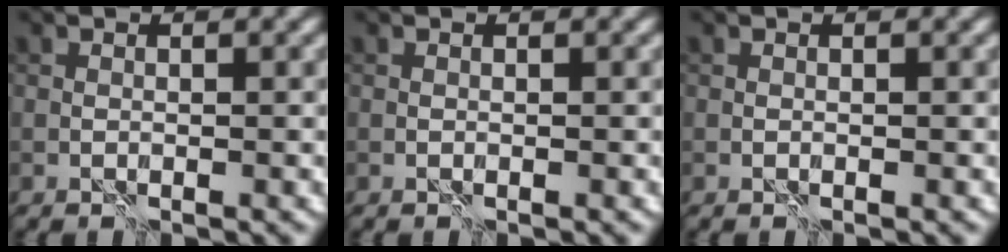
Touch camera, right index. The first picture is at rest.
{"total": 0.0}
{"total": 0.0}